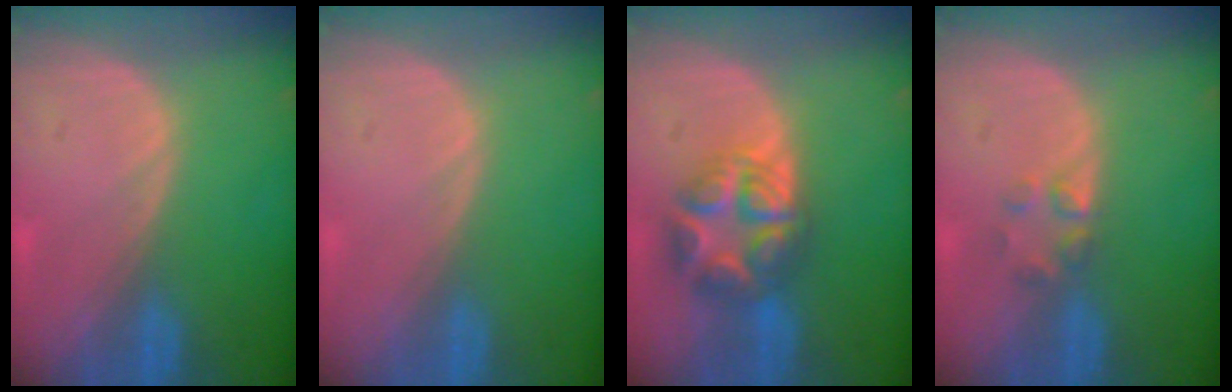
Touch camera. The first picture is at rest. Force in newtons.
{"total": 0.0}
{"total": 7.9, "press": 7.9, "slide": 0.5}
{"total": 2.2, "press": 2.2, "slide": 0.2}